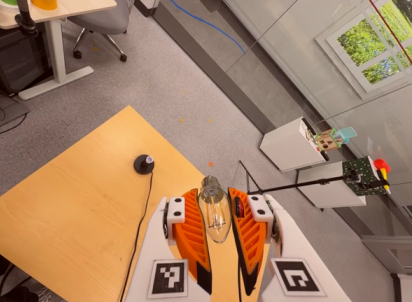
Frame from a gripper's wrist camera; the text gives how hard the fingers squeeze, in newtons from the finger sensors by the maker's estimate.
{"total": 19.3, "left": 21.8, "right": 16.8}